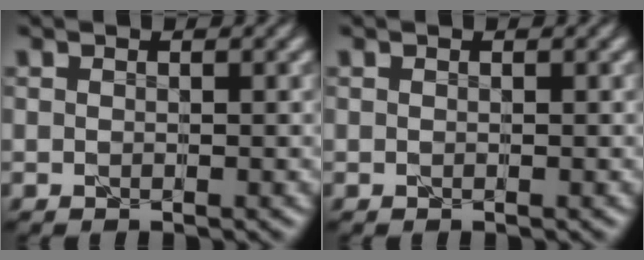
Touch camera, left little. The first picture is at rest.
{"total": 0.0}